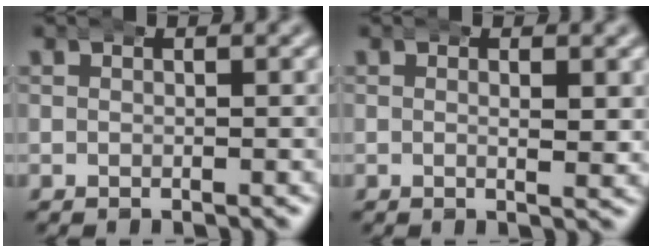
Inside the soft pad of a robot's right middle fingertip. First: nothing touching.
{"total": 1.8, "force": [0.3, 0.4, 1.7], "torque": [-0.025, -0.001, 0.001]}